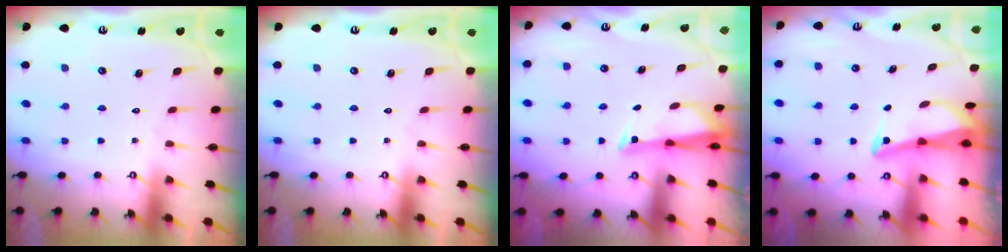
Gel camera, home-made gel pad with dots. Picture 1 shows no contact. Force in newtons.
{"total": 0.0}
{"total": 2.9, "press": 2.8, "slide": 0.7}
{"total": 3.3, "press": 3.3, "slide": 0.3}